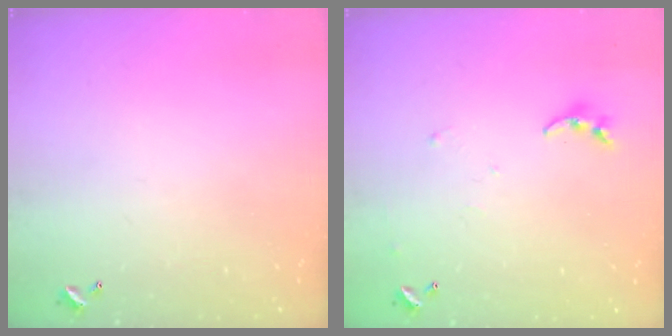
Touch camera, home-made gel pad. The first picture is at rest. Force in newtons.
{"total": 4.6, "press": 4.6, "slide": 0.3}